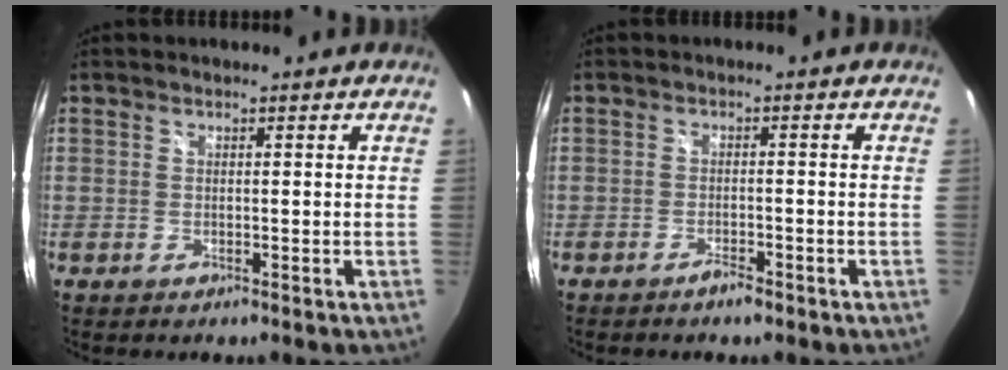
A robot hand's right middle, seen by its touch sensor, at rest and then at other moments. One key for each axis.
{"total": 2.1, "fx": -1.8, "fy": 0.6, "fz": 1.0, "tx": -0.025, "ty": -0.002, "tz": -0.031}